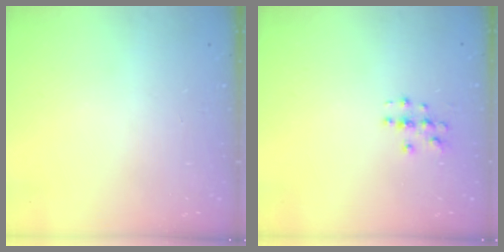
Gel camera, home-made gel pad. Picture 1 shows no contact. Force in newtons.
{"total": 3.0, "press": 3.0, "slide": 0.1}